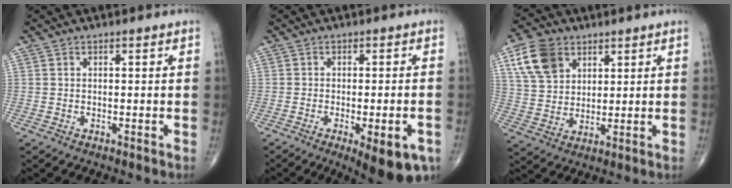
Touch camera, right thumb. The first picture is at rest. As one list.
[{"total": 11.0, "force": [-5.0, 3.4, 9.2], "torque": [-0.109, 0.004, -0.062]}, {"total": 10.5, "force": [5.0, 7.5, 5.5], "torque": [-0.085, -0.012, 0.098]}]